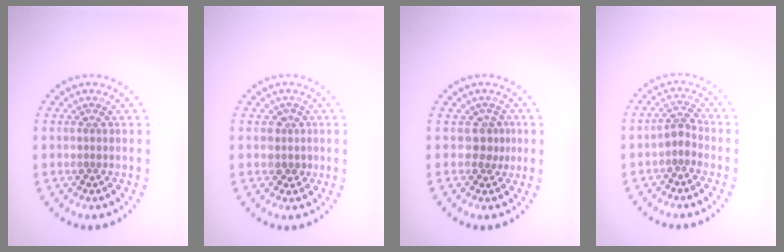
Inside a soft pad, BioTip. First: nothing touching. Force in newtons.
{"total": 1.5, "press": 1.3, "slide": 0.8}
{"total": 1.7, "press": 1.3, "slide": 1.2}
{"total": 1.8, "press": 1.4, "slide": 1.1}